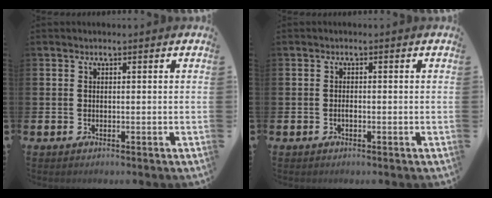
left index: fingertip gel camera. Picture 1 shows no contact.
{"total": 0.7, "force": [-0.3, 0.3, 0.6], "torque": [-0.010, -0.001, -0.006]}